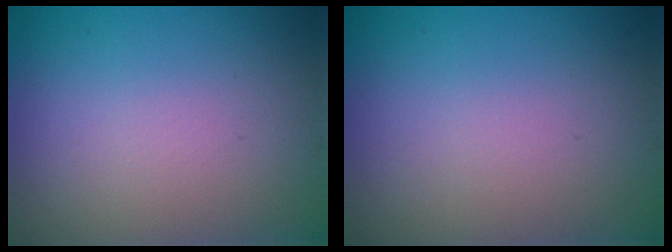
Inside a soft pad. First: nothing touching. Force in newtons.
{"total": 0.0}